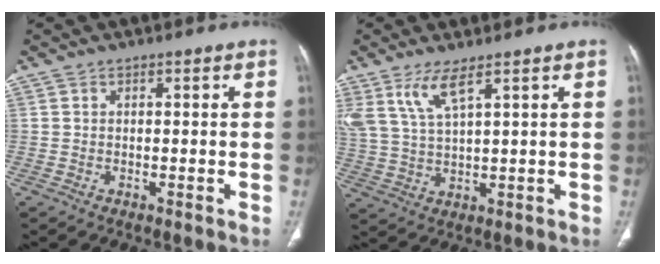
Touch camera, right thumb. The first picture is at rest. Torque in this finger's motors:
{"motor_torque": [-0.28, 0.91, 0.47, 0.57, 0.29]}